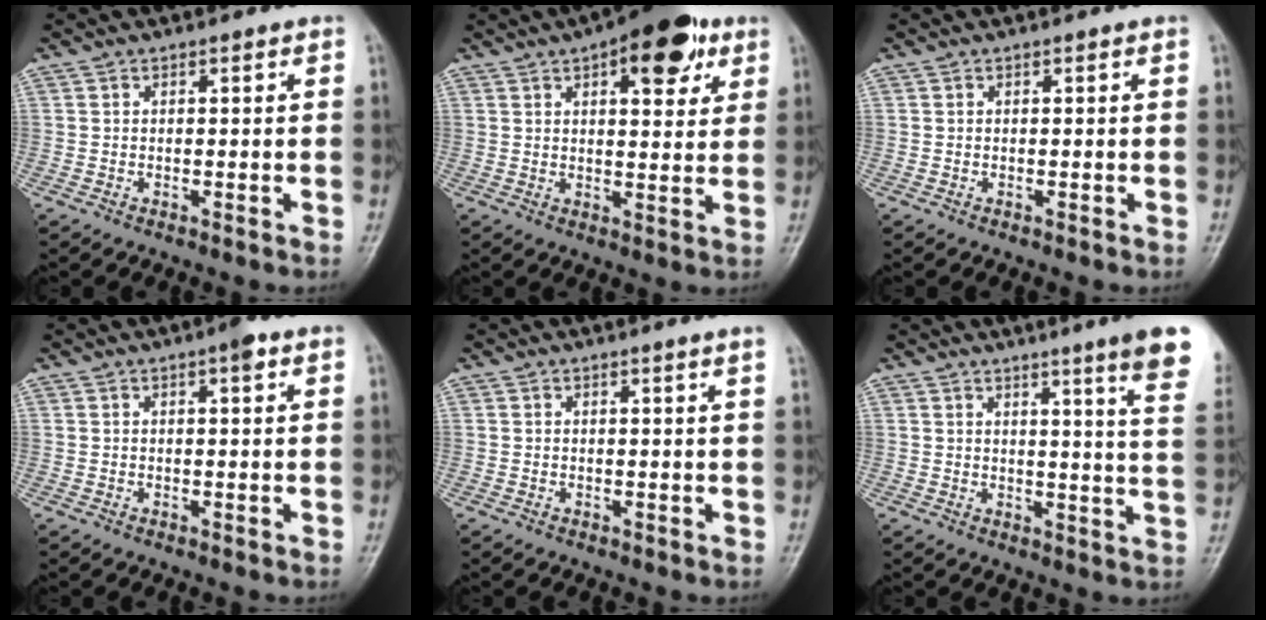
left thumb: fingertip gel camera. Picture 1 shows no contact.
{"total": 12.7, "force": [6.4, 5.5, 9.6], "torque": [-0.094, -0.013, 0.081]}
{"total": 0.0}
{"total": 2.4, "force": [1.3, 0.4, 2.0], "torque": [-0.030, -0.001, 0.017]}
{"total": 2.0, "force": [1.4, -0.7, 1.2], "torque": [-0.023, -0.008, 0.023]}
{"total": 13.9, "force": [9.1, 0.2, 10.5], "torque": [-0.122, -0.049, 0.096]}